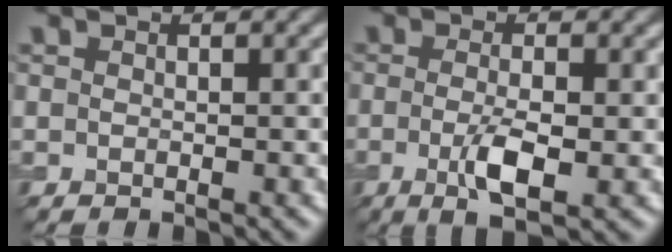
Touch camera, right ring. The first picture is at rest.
{"total": 4.2, "force": [-1.0, 1.1, 3.9], "torque": [-0.078, -0.009, -0.017]}